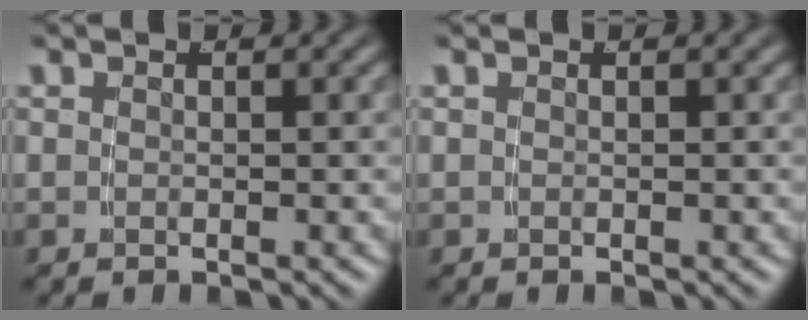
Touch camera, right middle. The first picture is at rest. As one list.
[{"total": 0.0}]